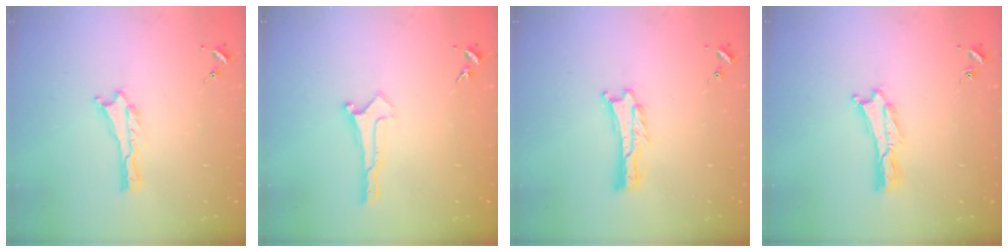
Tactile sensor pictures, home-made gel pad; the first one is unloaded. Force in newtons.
{"total": 0.0}
{"total": 0.8, "press": 0.8, "slide": 0.2}
{"total": 0.7, "press": 0.6, "slide": 0.2}